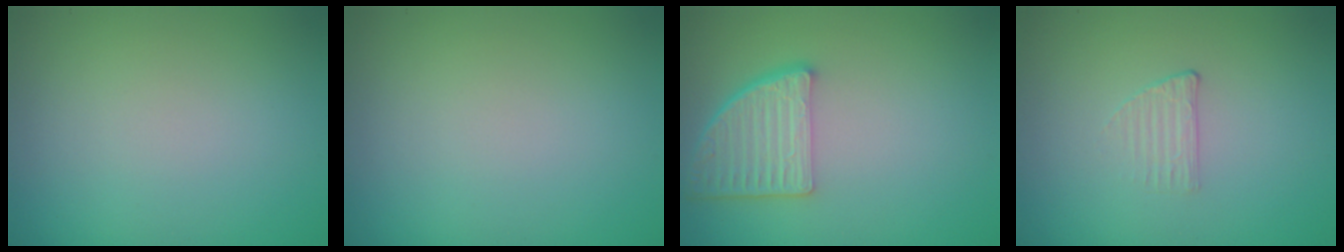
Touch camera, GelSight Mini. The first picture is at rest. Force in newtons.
{"total": 0.0}
{"total": 4.6, "press": 3.9, "slide": 2.4}
{"total": 1.0, "press": 0.3, "slide": 1.0}